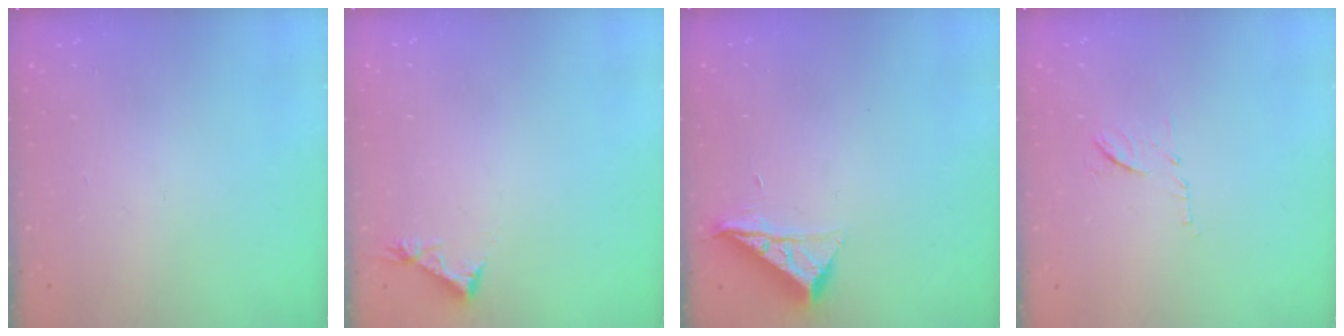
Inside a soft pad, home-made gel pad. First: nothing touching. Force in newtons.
{"total": 3.8, "press": 3.7, "slide": 0.4}
{"total": 6.6, "press": 6.6, "slide": 0.3}
{"total": 7.8, "press": 7.8, "slide": 0.3}